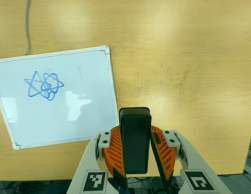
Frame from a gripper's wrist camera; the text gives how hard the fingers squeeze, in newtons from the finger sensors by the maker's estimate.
{"total": 7.3, "left": 6.8, "right": 7.8}